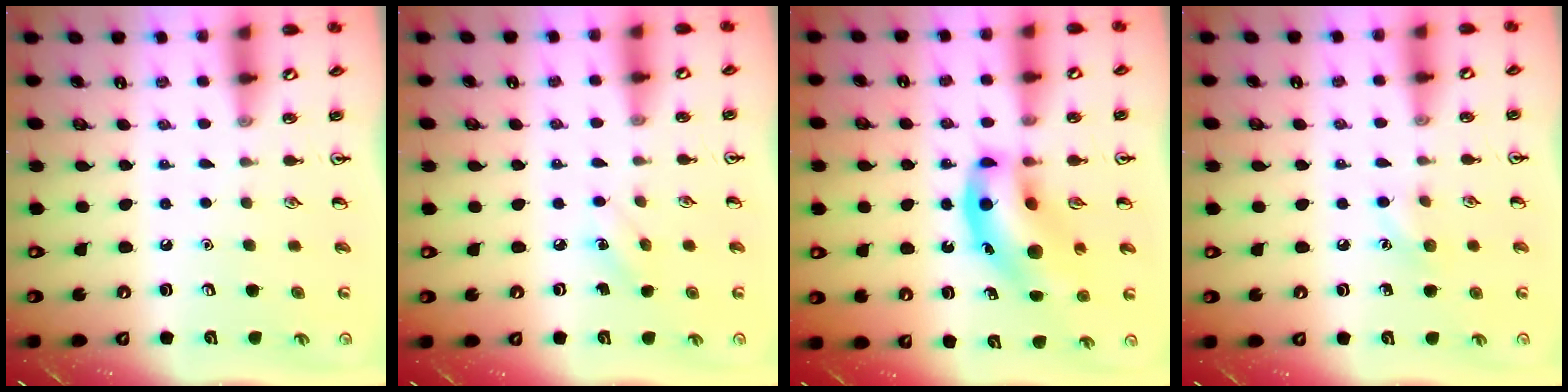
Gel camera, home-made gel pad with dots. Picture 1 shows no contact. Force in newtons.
{"total": 4.2, "press": 3.9, "slide": 1.5}
{"total": 15.2, "press": 14.6, "slide": 4.0}
{"total": 5.9, "press": 5.7, "slide": 1.7}